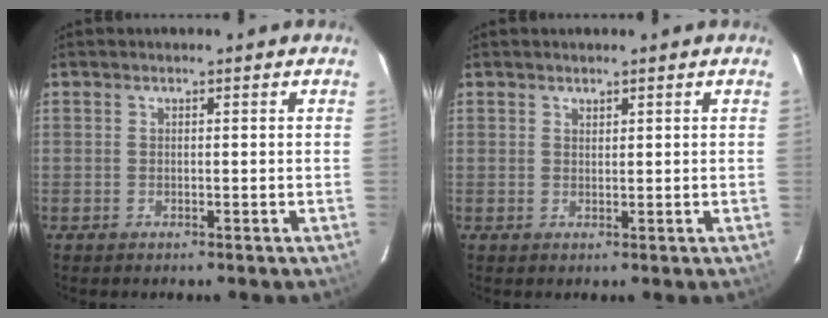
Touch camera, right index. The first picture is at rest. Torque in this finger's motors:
{"motor_torque": [-0.12, 0.03, -0.04, 0.00]}